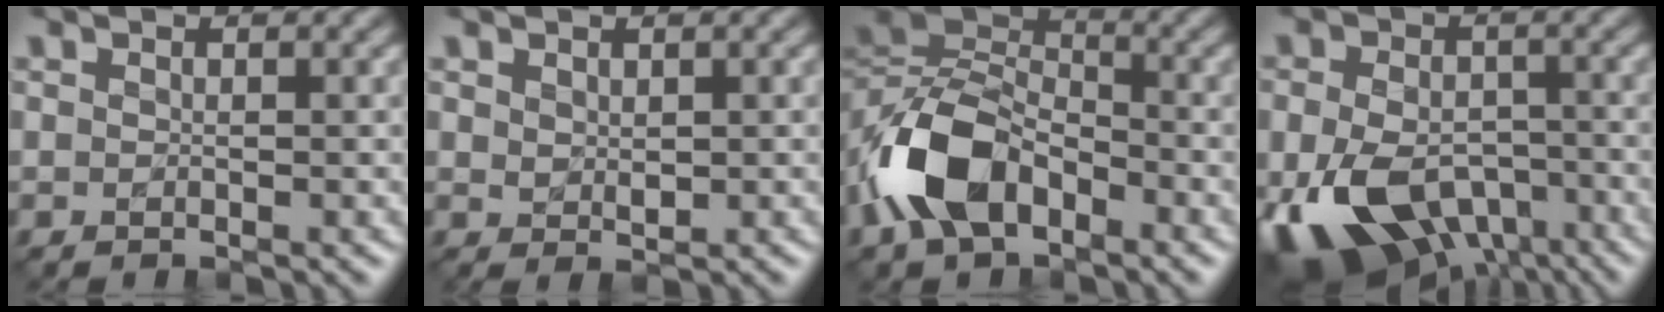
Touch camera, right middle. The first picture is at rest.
{"total": 1.1, "force": [0.4, 0.6, 0.7], "torque": [-0.013, -0.004, 0.014]}
{"total": 8.8, "force": [-3.8, 5.6, 5.7], "torque": [-0.116, 0.011, -0.087]}
{"total": 12.8, "force": [-5.3, 8.2, 8.3], "torque": [-0.167, -0.039, -0.085]}